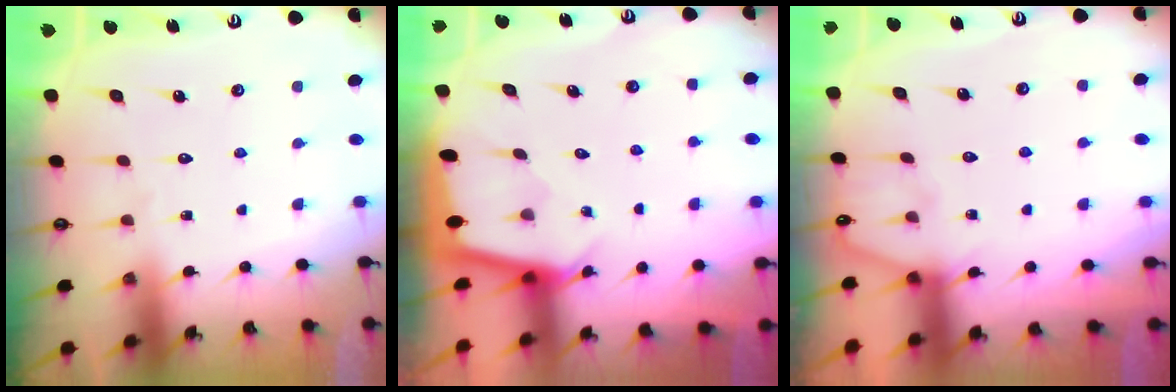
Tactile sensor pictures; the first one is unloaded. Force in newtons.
{"total": 2.0, "press": 2.0, "slide": 0.1}
{"total": 4.7, "press": 4.7, "slide": 0.6}